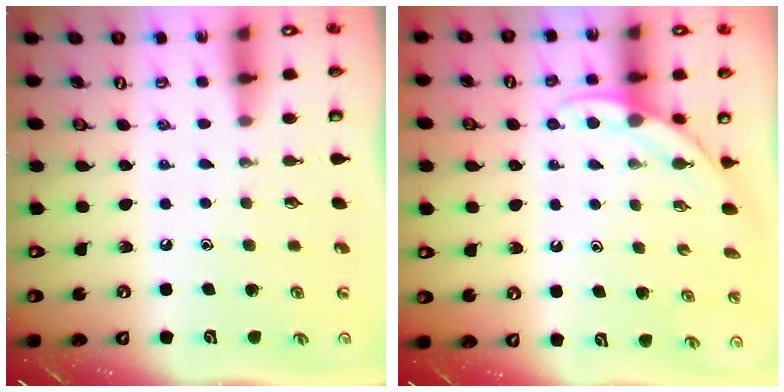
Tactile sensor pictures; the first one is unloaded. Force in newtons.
{"total": 5.4, "press": 5.4, "slide": 0.2}